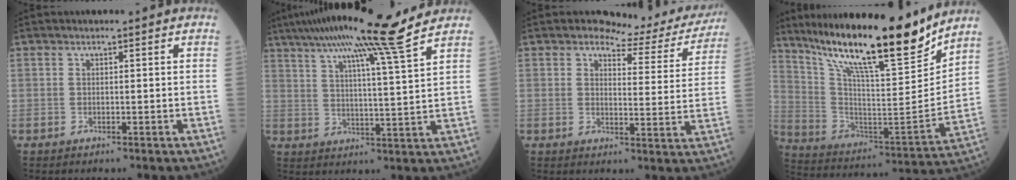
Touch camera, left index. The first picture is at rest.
{"total": 16.2, "force": [13.1, -1.4, 9.5], "torque": [-0.161, 0.006, 0.187]}
{"total": 9.2, "force": [8.8, 2.6, 1.1], "torque": [-0.009, -0.023, 0.092]}
{"total": 23.0, "force": [18.8, 2.0, 13.0], "torque": [-0.232, -0.032, 0.312]}